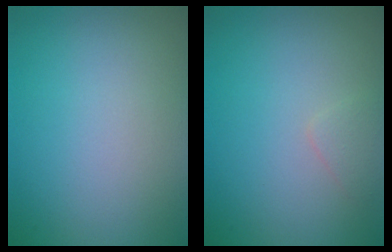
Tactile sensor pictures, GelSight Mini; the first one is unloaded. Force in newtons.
{"total": 0.9, "press": 0.9, "slide": 0.1}